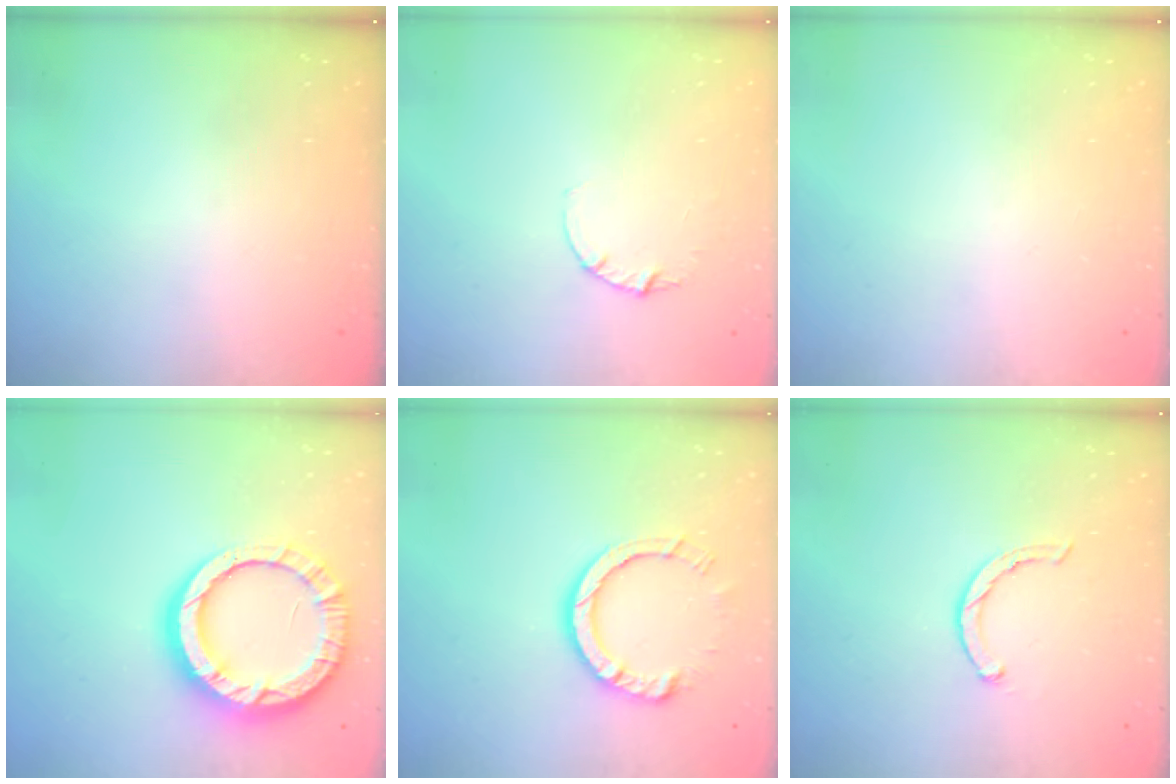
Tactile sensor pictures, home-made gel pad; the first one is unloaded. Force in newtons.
{"total": 2.8, "press": 2.8, "slide": 0.3}
{"total": 0.0}
{"total": 17.2, "press": 17.1, "slide": 1.9}
{"total": 9.1, "press": 9.1, "slide": 0.7}
{"total": 2.3, "press": 2.2, "slide": 0.5}